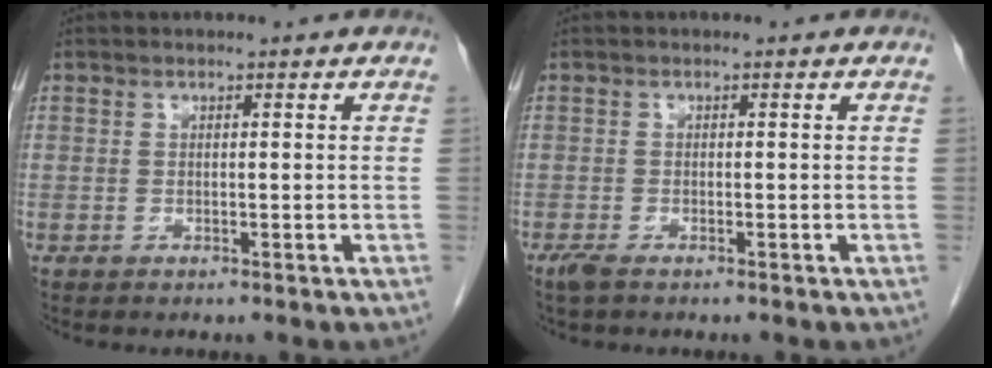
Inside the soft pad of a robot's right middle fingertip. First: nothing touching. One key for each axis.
{"total": 1.7, "fx": -1.2, "fy": 0.5, "fz": 1.1, "tx": -0.029, "ty": -0.006, "tz": -0.022}